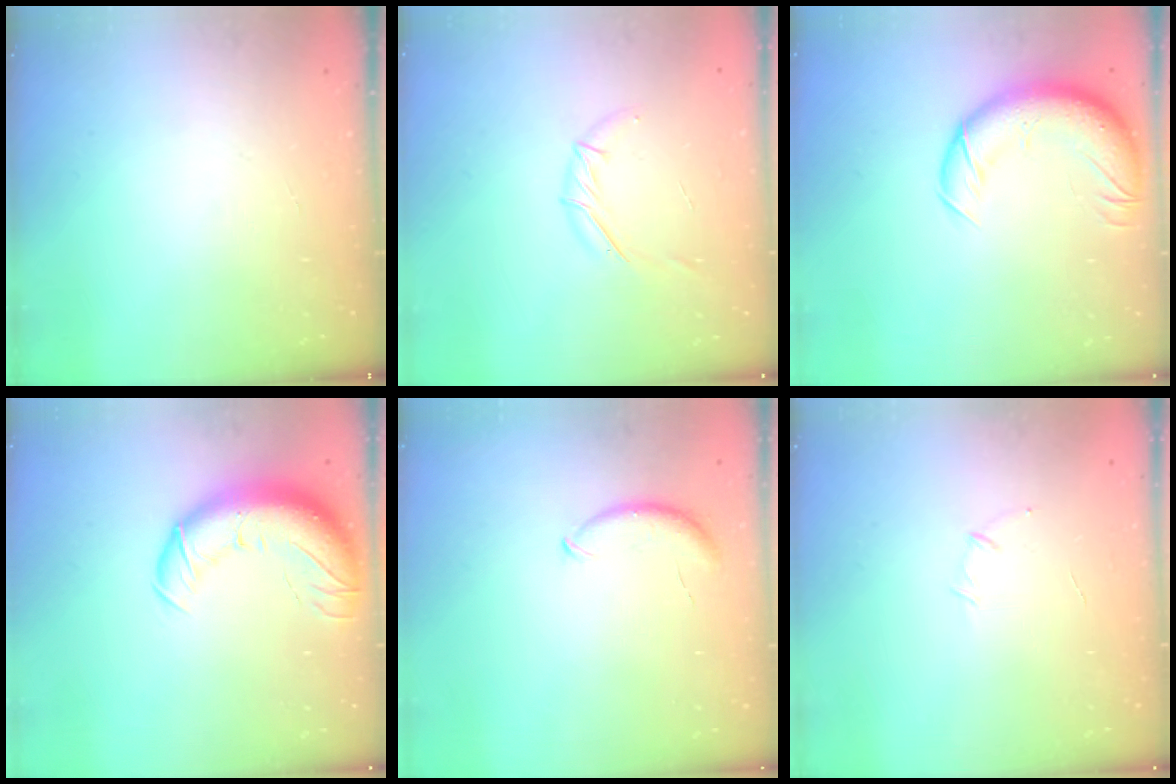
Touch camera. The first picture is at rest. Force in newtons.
{"total": 5.8, "press": 5.7, "slide": 1.3}
{"total": 13.3, "press": 12.8, "slide": 3.6}
{"total": 15.2, "press": 14.7, "slide": 3.6}
{"total": 7.4, "press": 7.4, "slide": 1.1}
{"total": 4.1, "press": 4.0, "slide": 1.0}